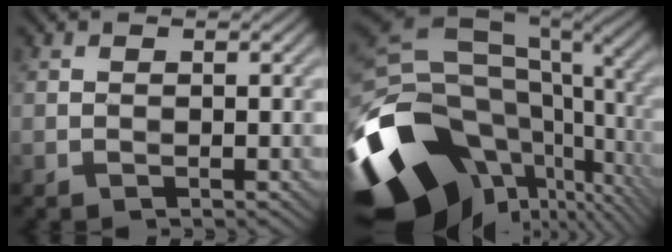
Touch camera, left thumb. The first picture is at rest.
{"total": 18.9, "force": [-6.7, 12.1, 13.0], "torque": [-0.302, -0.018, -0.104]}